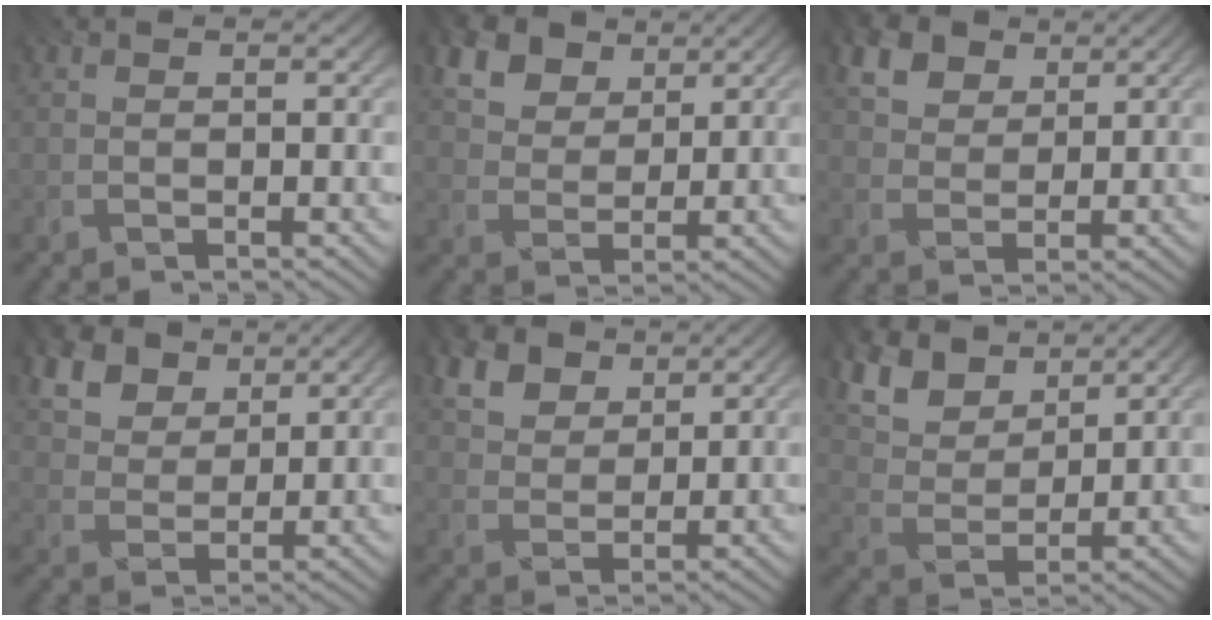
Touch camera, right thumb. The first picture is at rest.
{"total": 9.6, "force": [5.6, 6.0, 5.0], "torque": [-0.150, -0.005, 0.101]}
{"total": 6.4, "force": [3.6, 4.0, 3.4], "torque": [-0.088, -0.001, 0.067]}
{"total": 10.0, "force": [5.9, 6.2, 5.2], "torque": [-0.159, -0.005, 0.108]}
{"total": 7.7, "force": [4.6, 4.7, 4.1], "torque": [-0.119, -0.007, 0.085]}
{"total": 10.5, "force": [6.6, 5.6, 5.9], "torque": [-0.168, 0.013, 0.103]}